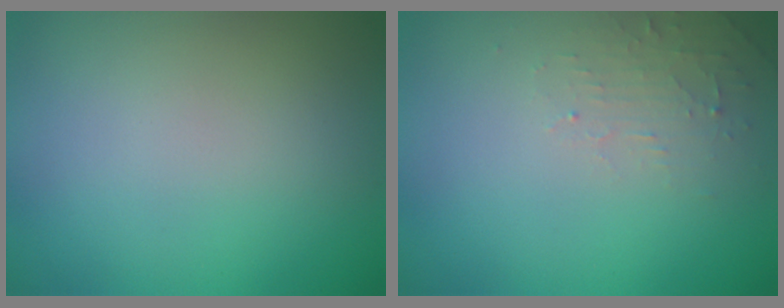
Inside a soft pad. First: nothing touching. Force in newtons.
{"total": 1.6, "press": 1.5, "slide": 0.3}